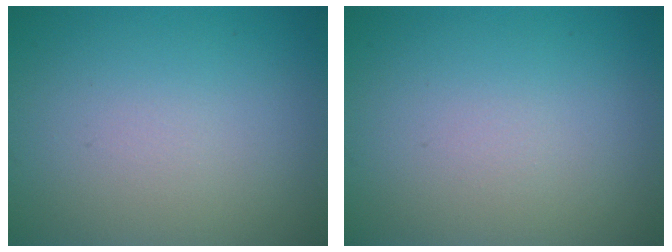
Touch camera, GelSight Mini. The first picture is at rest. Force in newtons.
{"total": 0.0}